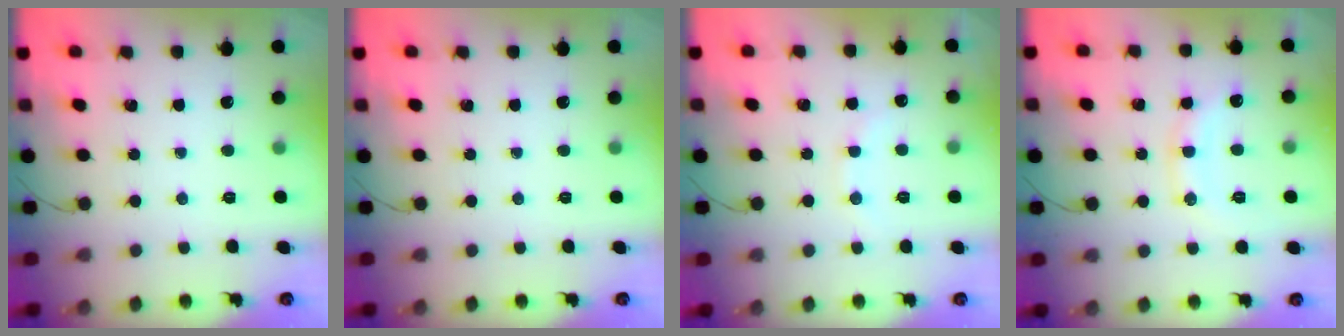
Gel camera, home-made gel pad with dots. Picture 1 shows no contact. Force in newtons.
{"total": 0.0}
{"total": 6.2, "press": 6.1, "slide": 1.0}
{"total": 9.6, "press": 9.5, "slide": 0.7}